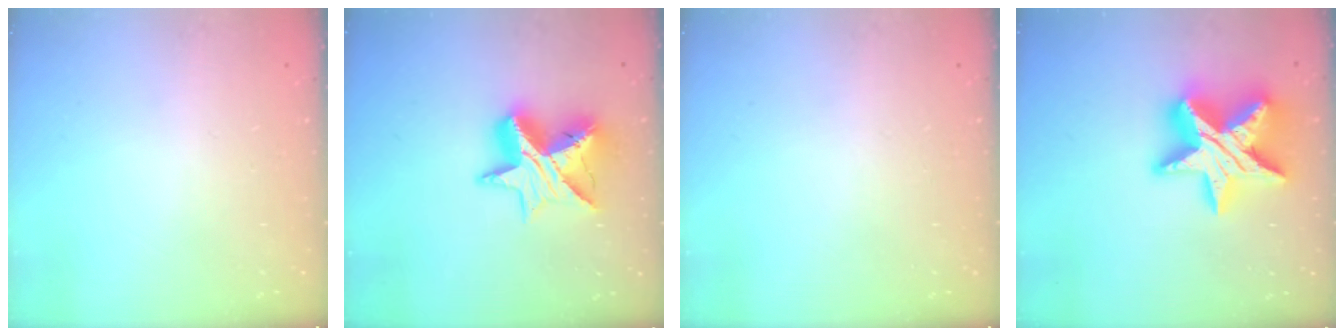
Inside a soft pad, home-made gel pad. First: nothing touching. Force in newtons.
{"total": 12.9, "press": 12.9, "slide": 0.8}
{"total": 0.0}
{"total": 24.8, "press": 24.8, "slide": 1.7}